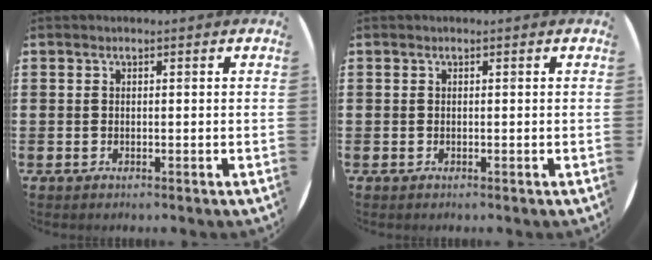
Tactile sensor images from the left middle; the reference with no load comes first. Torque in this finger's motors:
{"motor_torque": [0.08, -0.11, 0.02, 0.01]}